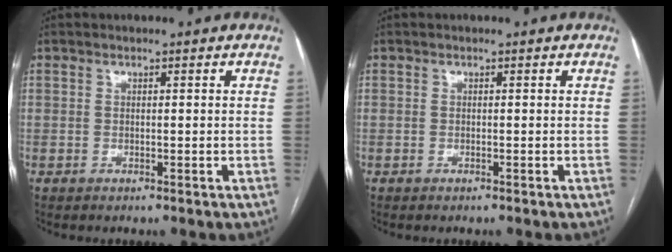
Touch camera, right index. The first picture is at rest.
{"total": 0.0}